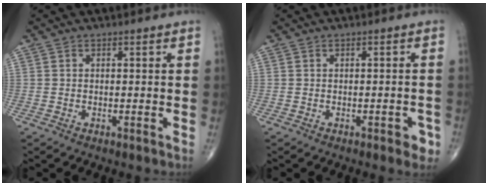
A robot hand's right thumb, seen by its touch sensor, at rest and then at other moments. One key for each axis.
{"total": 3.2, "fx": -1.6, "fy": 1.6, "fz": 2.2, "tx": -0.010, "ty": 0.009, "tz": -0.017}